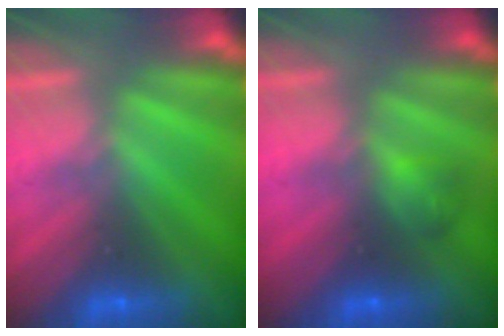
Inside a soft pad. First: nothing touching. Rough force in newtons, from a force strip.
{"total": 2.0}